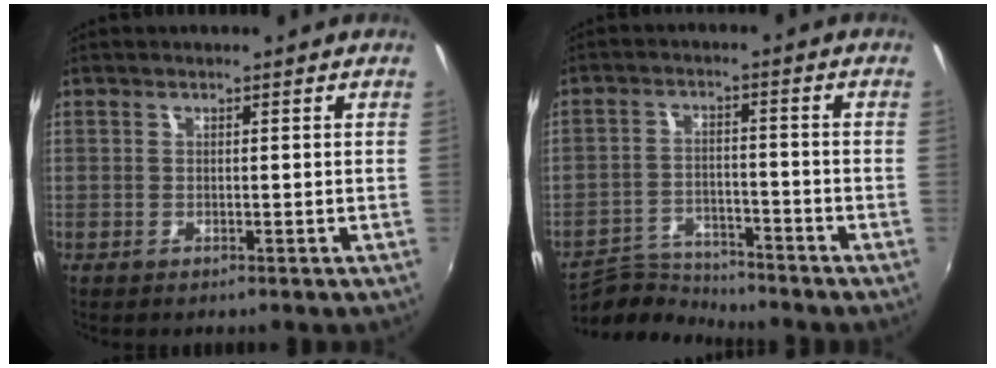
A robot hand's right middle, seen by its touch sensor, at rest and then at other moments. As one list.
[{"total": 8.2, "force": [-8.1, 0.8, 0.7], "torque": [-0.035, 0.005, -0.149]}]